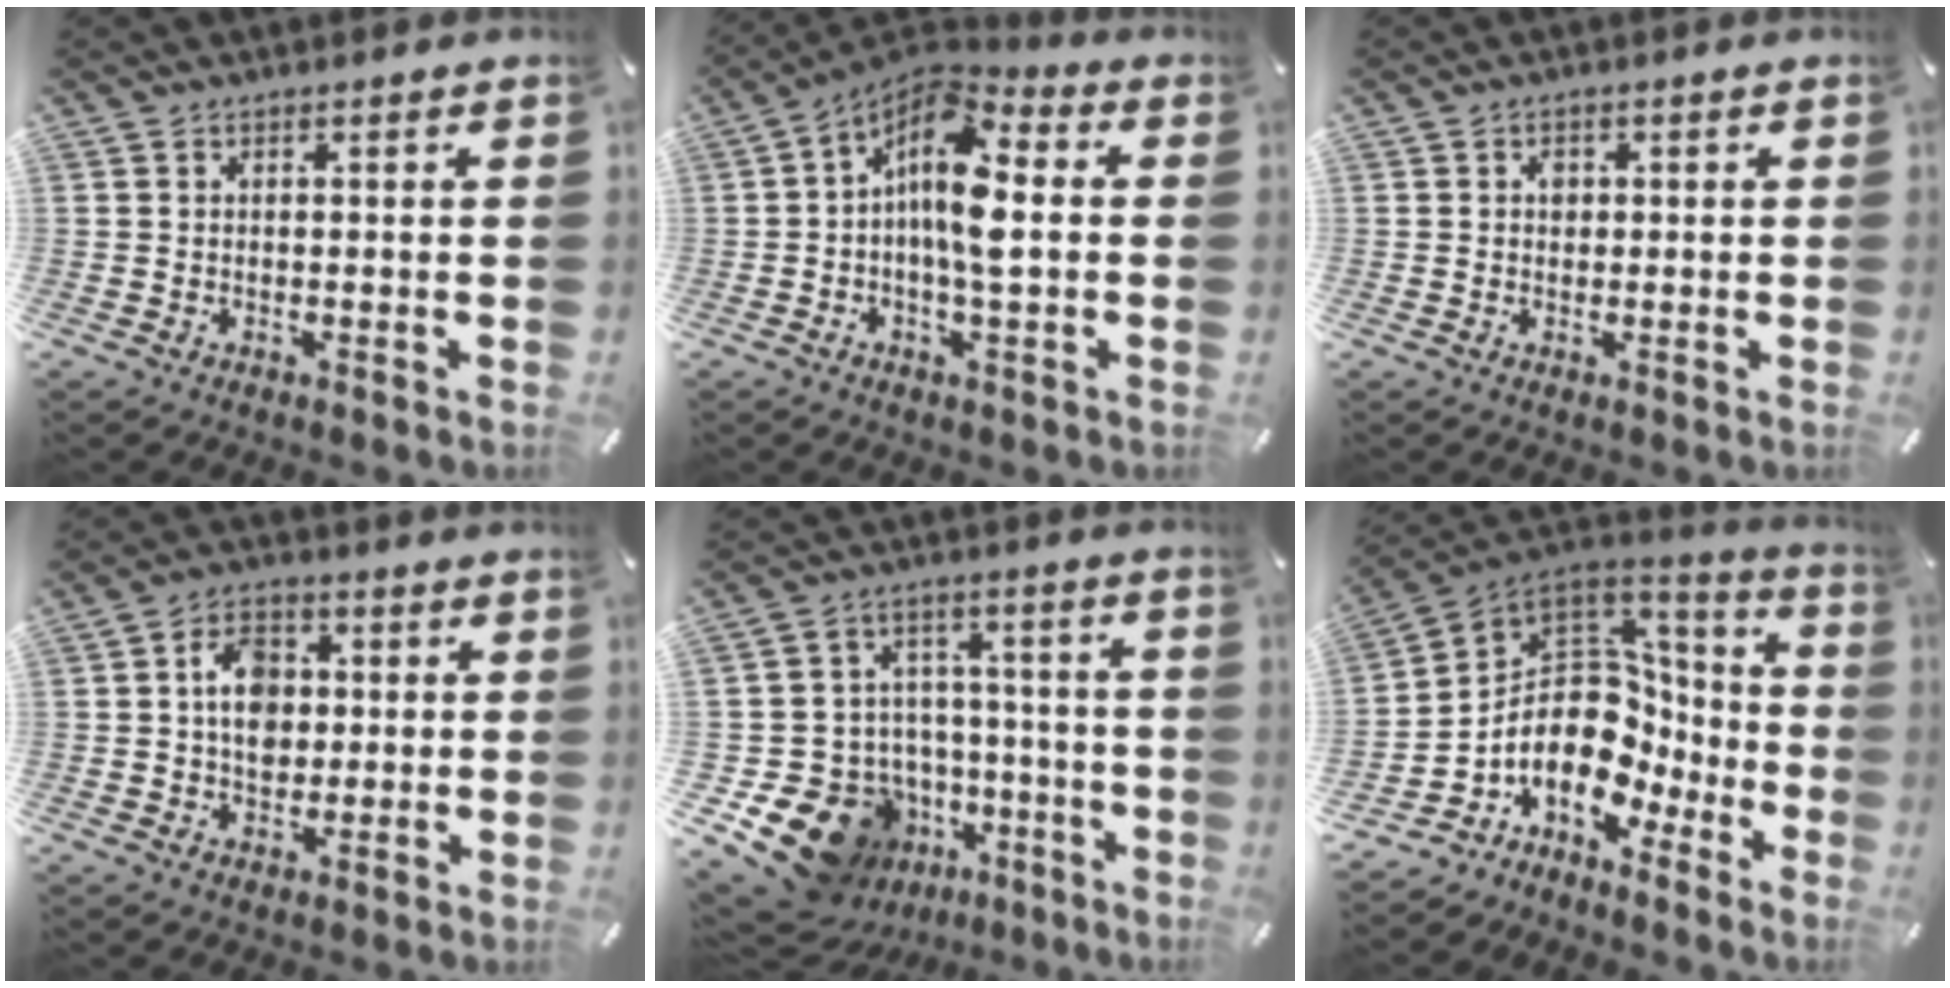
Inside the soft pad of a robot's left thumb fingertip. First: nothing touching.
{"total": 13.1, "force": [0.1, 6.0, 11.6], "torque": [-0.227, -0.013, 0.000]}
{"total": 1.8, "force": [0.1, 1.6, 0.9], "torque": [-0.010, 0.005, -0.002]}
{"total": 8.3, "force": [0.4, 6.4, 5.1], "torque": [-0.086, 0.007, 0.005]}
{"total": 16.8, "force": [-9.0, 13.0, 5.8], "torque": [-0.091, 0.049, -0.126]}
{"total": 16.2, "force": [-0.8, 12.1, 10.6], "torque": [-0.210, -0.044, -0.010]}